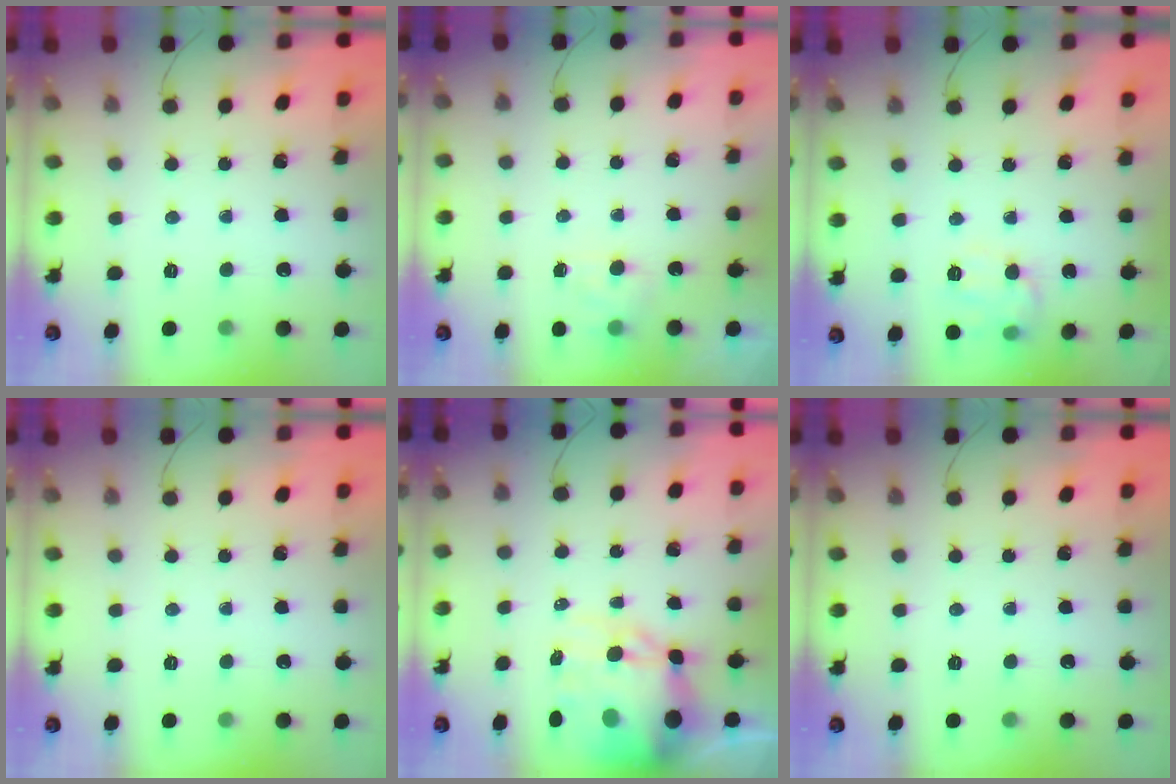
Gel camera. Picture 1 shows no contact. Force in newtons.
{"total": 4.5, "press": 4.3, "slide": 1.4}
{"total": 9.8, "press": 9.8, "slide": 0.0}
{"total": 0.0}
{"total": 15.0, "press": 14.6, "slide": 3.6}
{"total": 0.0}